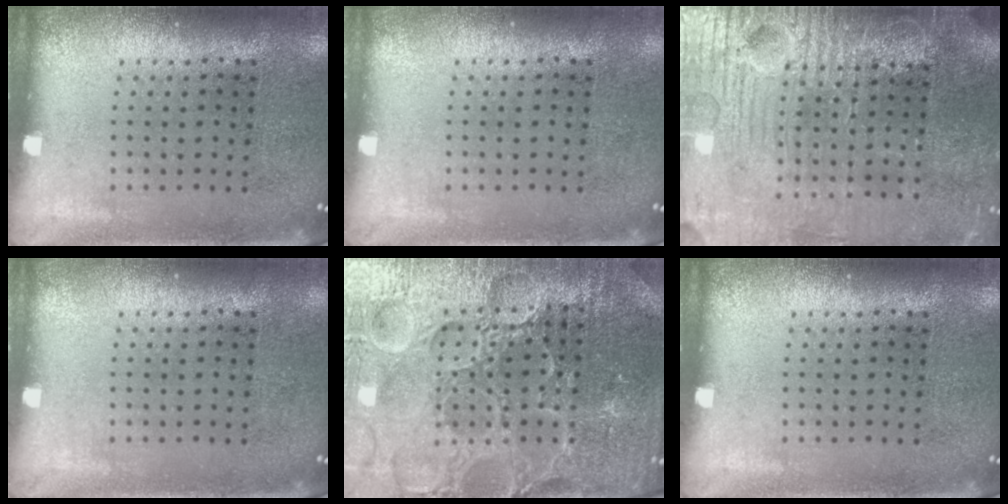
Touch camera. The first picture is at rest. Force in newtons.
{"total": 0.0}
{"total": 4.1, "press": 3.8, "slide": 1.5}
{"total": 0.0}
{"total": 5.5, "press": 5.1, "slide": 2.0}
{"total": 0.0}